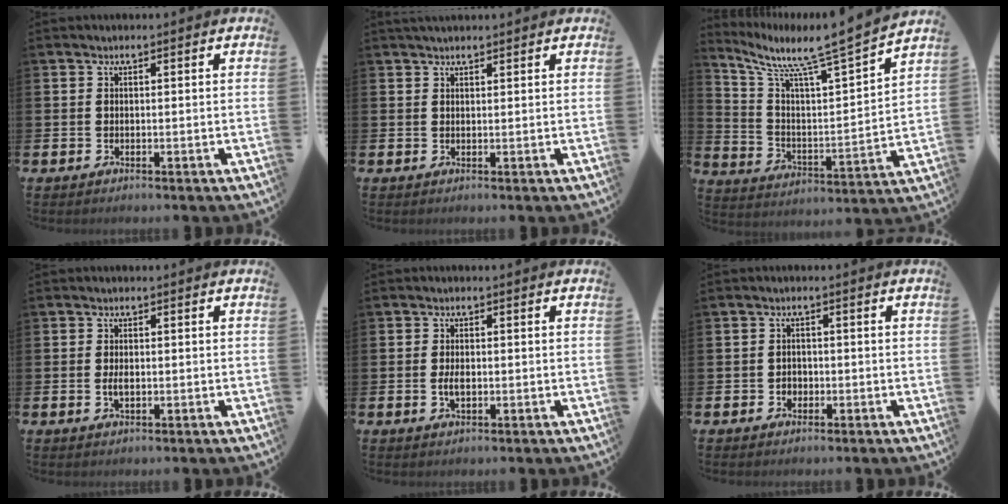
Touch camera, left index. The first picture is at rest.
{"total": 1.5, "force": [1.4, 0.3, 0.4], "torque": [0.000, -0.001, 0.024]}
{"total": 8.1, "force": [7.3, 0.1, 3.6], "torque": [-0.109, -0.060, 0.116]}
{"total": 1.7, "force": [-0.2, 0.8, 1.5], "torque": [-0.024, 0.000, -0.005]}
{"total": 2.2, "force": [-0.3, 1.1, 1.9], "torque": [-0.031, -0.001, -0.007]}
{"total": 1.5, "force": [-0.5, 1.4, 0.5], "torque": [0.001, 0.002, -0.015]}